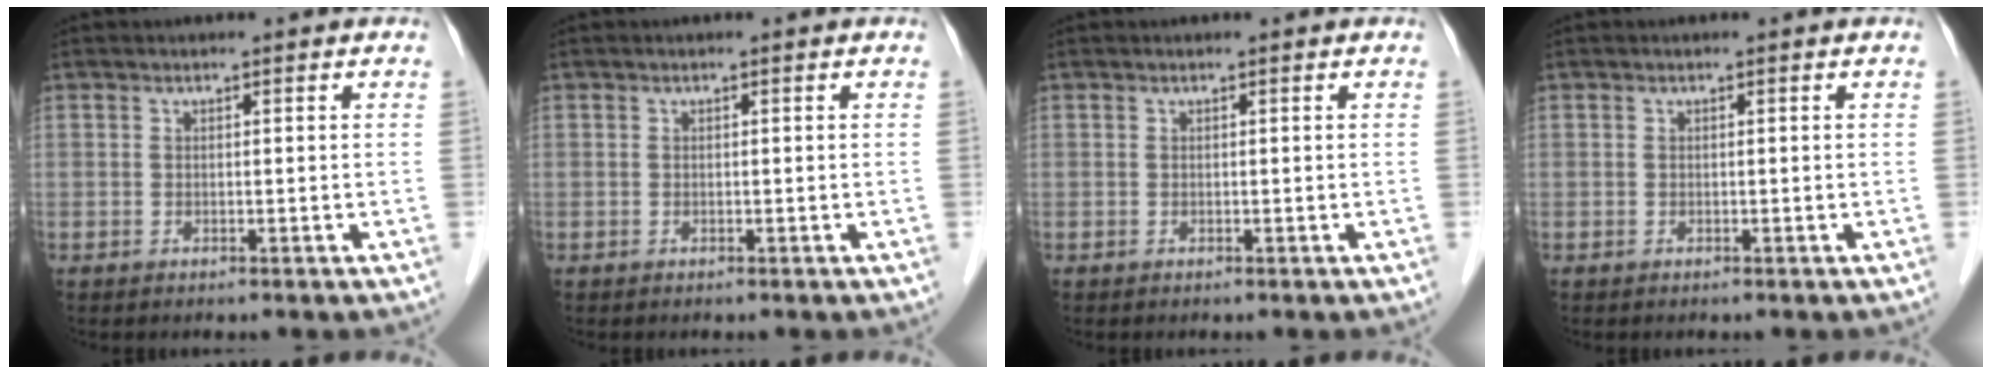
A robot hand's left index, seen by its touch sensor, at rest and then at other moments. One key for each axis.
{"total": 0.0}
{"total": 0.0}
{"total": 0.0}